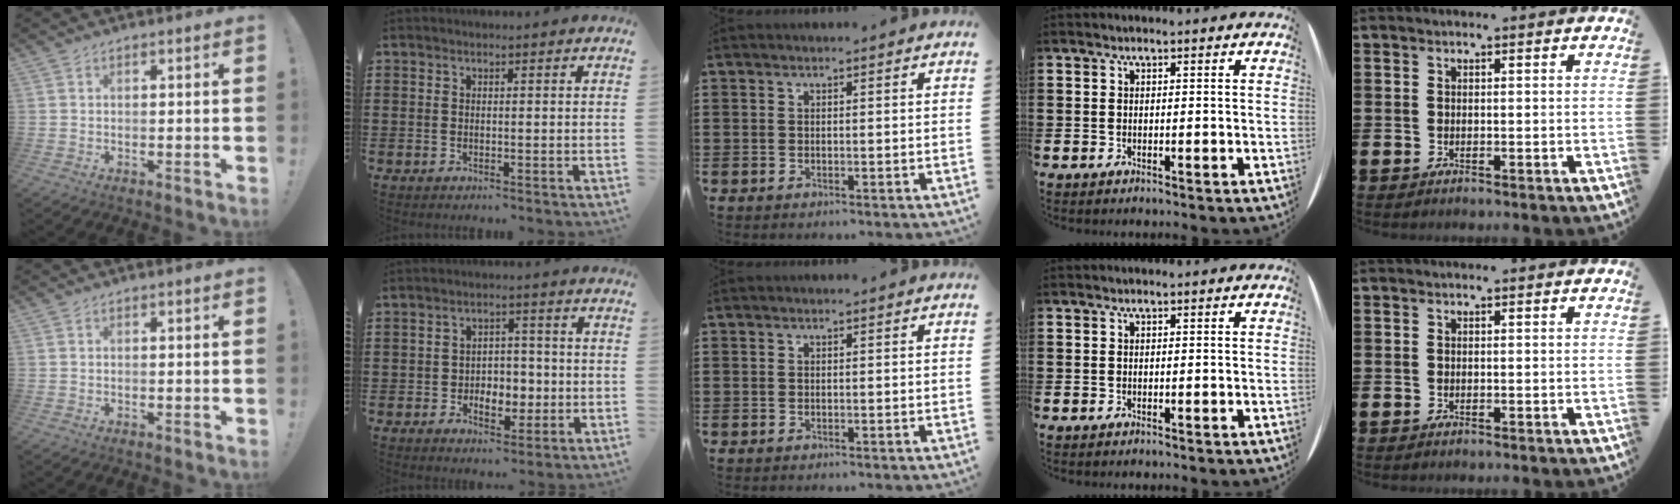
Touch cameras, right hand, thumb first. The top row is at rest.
{"index": {"total": 4.9, "force": [-1.1, 3.7, 3.1], "torque": [-0.055, 0.007, -0.023]}}